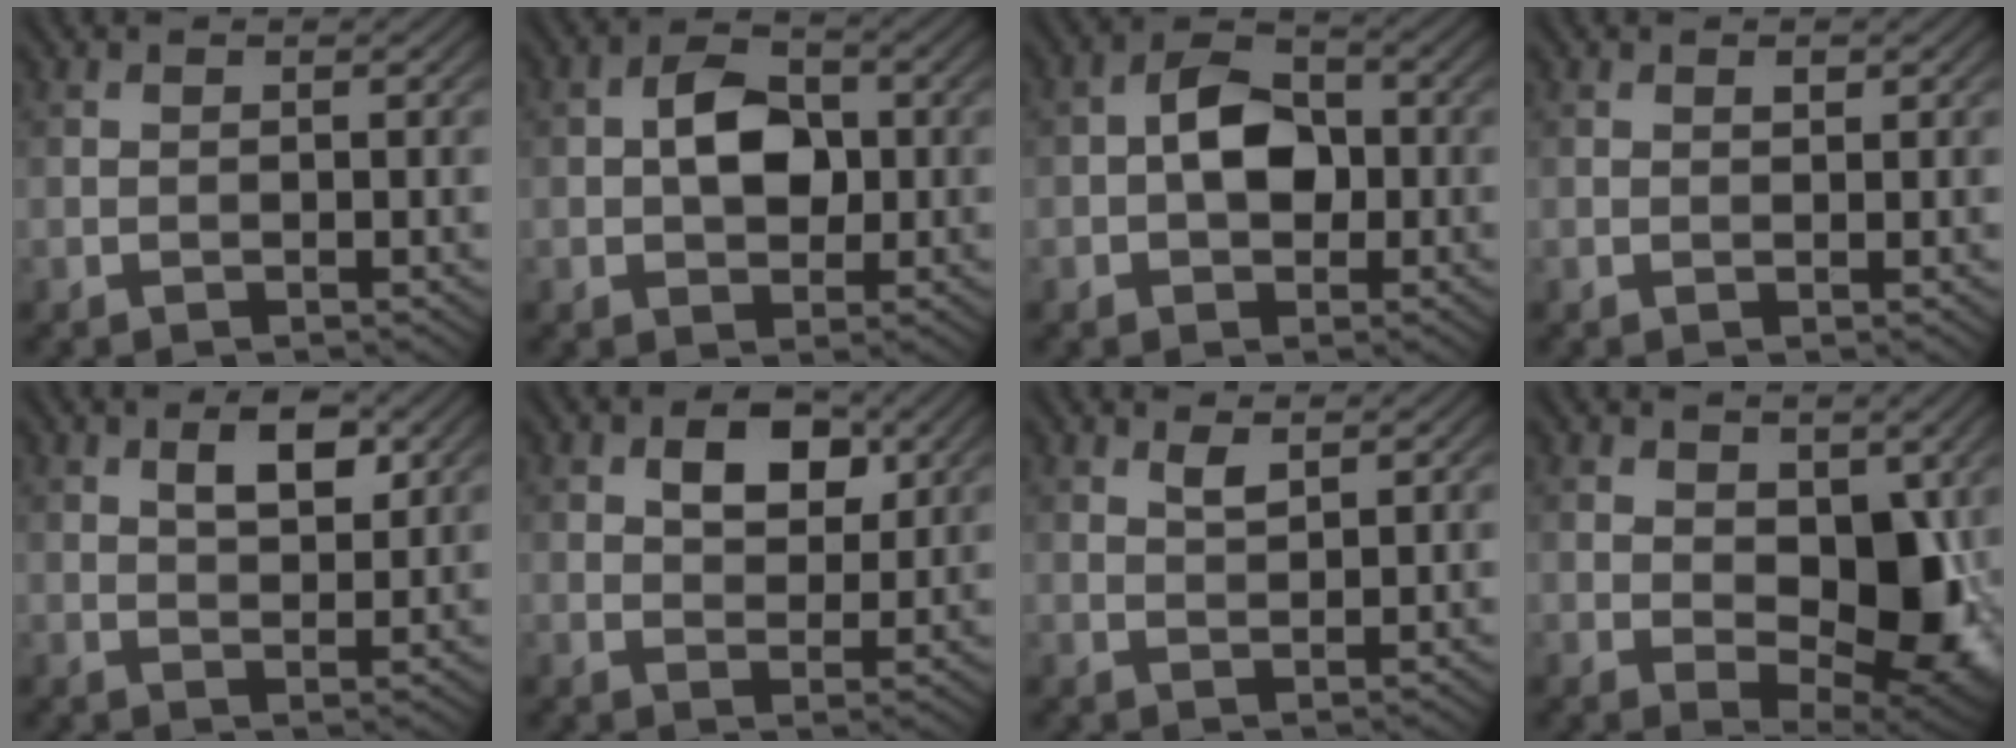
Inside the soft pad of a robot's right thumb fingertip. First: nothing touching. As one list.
[{"total": 5.6, "force": [0.2, 3.8, 4.1], "torque": [-0.071, 0.004, -0.004]}, {"total": 5.7, "force": [-0.4, 3.9, 4.2], "torque": [-0.071, 0.008, -0.015]}, {"total": 0.7, "force": [0.4, 0.3, 0.5], "torque": [-0.008, -0.003, 0.007]}, {"total": 4.5, "force": [2.0, 2.0, 3.5], "torque": [-0.063, 0.001, 0.036]}, {"total": 5.6, "force": [2.3, 3.4, 3.8], "torque": [-0.059, -0.002, 0.035]}, {"total": 1.9, "force": [1.3, 0.5, 1.3], "torque": [-0.030, -0.002, 0.027]}, {"total": 11.4, "force": [0.5, 6.6, 9.3], "torque": [-0.133, -0.015, 0.010]}]